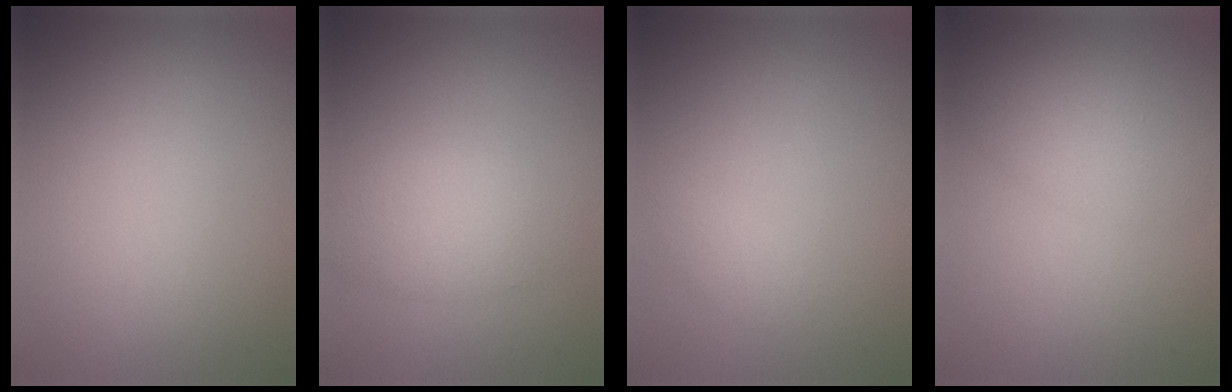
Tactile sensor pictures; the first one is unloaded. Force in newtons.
{"total": 3.1, "press": 3.1, "slide": 0.0}
{"total": 0.7, "press": 0.7, "slide": 0.0}
{"total": 2.4, "press": 2.4, "slide": 0.2}